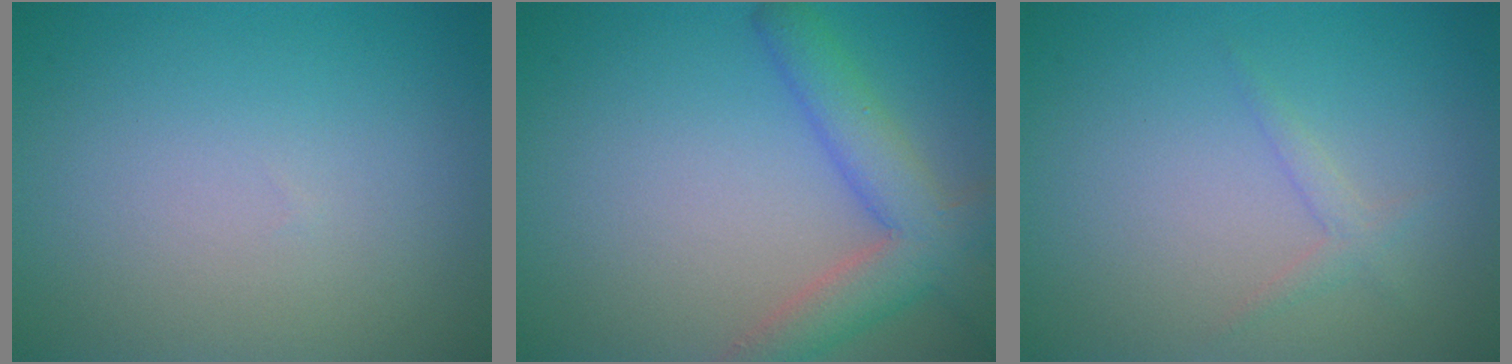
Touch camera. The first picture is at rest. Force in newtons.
{"total": 5.0, "press": 5.0, "slide": 0.3}
{"total": 1.1, "press": 1.1, "slide": 0.1}